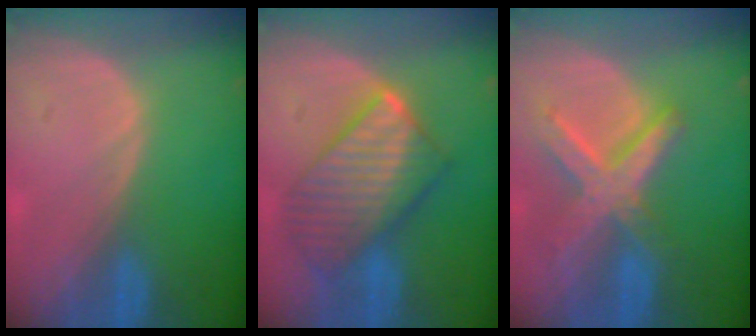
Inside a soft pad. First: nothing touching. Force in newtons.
{"total": 10.2, "press": 10.2, "slide": 0.8}
{"total": 8.4, "press": 7.2, "slide": 4.4}